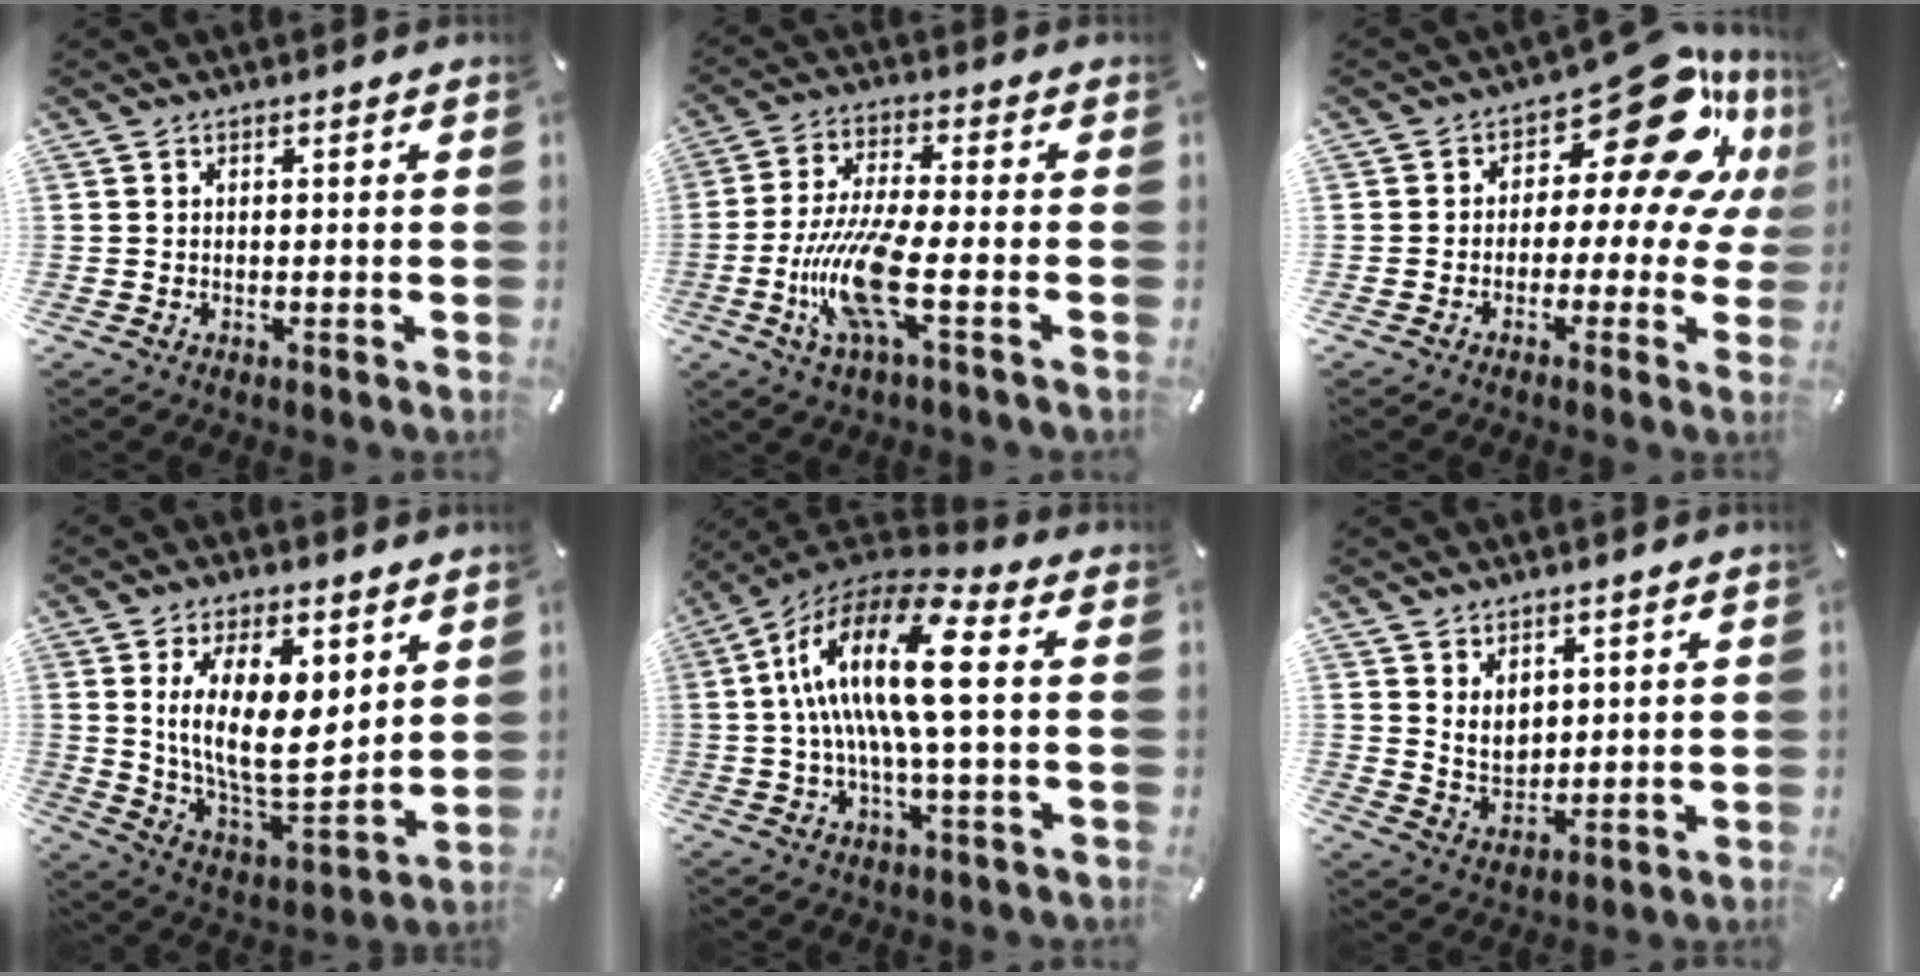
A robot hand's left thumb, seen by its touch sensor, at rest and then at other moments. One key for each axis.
{"total": 14.5, "fx": -3.9, "fy": 4.0, "fz": 13.4, "tx": -0.281, "ty": -0.015, "tz": -0.070}
{"total": 18.9, "fx": 9.0, "fy": 9.5, "fz": 13.6, "tx": -0.181, "ty": -0.059, "tz": 0.146}
{"total": 16.6, "fx": 5.0, "fy": 8.3, "fz": 13.5, "tx": -0.254, "ty": -0.032, "tz": 0.085}
{"total": 18.2, "fx": 1.7, "fy": 5.3, "fz": 17.4, "tx": -0.364, "ty": -0.004, "tz": 0.016}
{"total": 5.8, "fx": 3.2, "fy": 4.5, "fz": 2.0, "tx": -0.031, "ty": -0.016, "tz": 0.056}